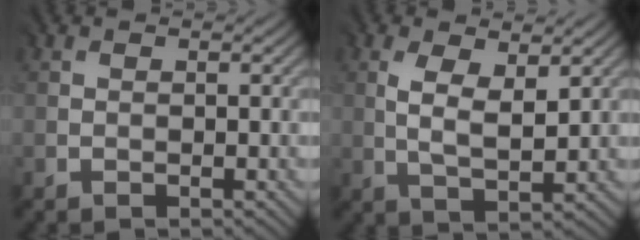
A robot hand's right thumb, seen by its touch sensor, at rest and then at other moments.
{"total": 4.6, "force": [1.6, 1.9, 3.9], "torque": [-0.082, -0.002, 0.035]}